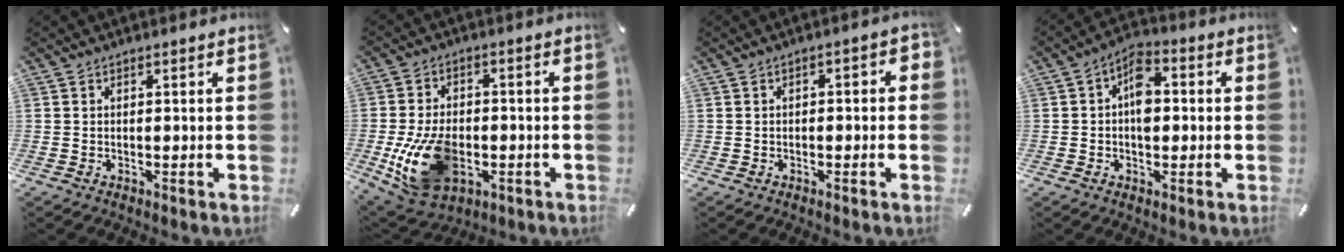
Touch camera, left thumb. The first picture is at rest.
{"total": 15.8, "force": [-3.5, 10.5, 11.3], "torque": [-0.240, 0.004, -0.062]}
{"total": 2.1, "force": [-1.2, 1.1, 1.4], "torque": [-0.023, 0.011, -0.025]}
{"total": 6.9, "force": [-0.2, 4.5, 5.3], "torque": [-0.065, 0.005, -0.007]}